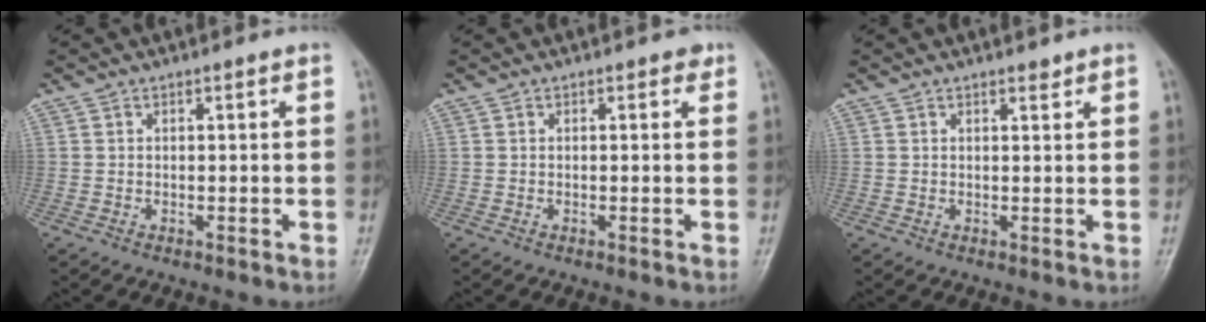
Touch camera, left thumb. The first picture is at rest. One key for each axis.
{"total": 0.8, "fx": 0.4, "fy": 0.6, "fz": 0.4, "tx": 0.005, "ty": 0.000, "tz": 0.000}
{"total": 1.0, "fx": 0.9, "fy": 0.3, "fz": 0.4, "tx": -0.005, "ty": -0.008, "tz": 0.015}